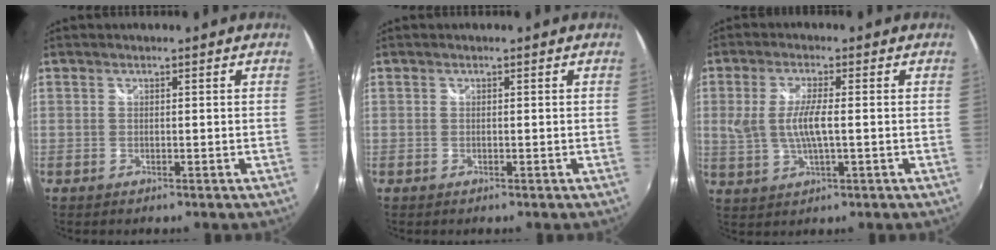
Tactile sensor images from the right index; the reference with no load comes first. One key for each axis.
{"total": 0.0}
{"total": 6.9, "fx": -0.2, "fy": 1.8, "fz": 6.6, "tx": -0.132, "ty": -0.007, "tz": 0.002}